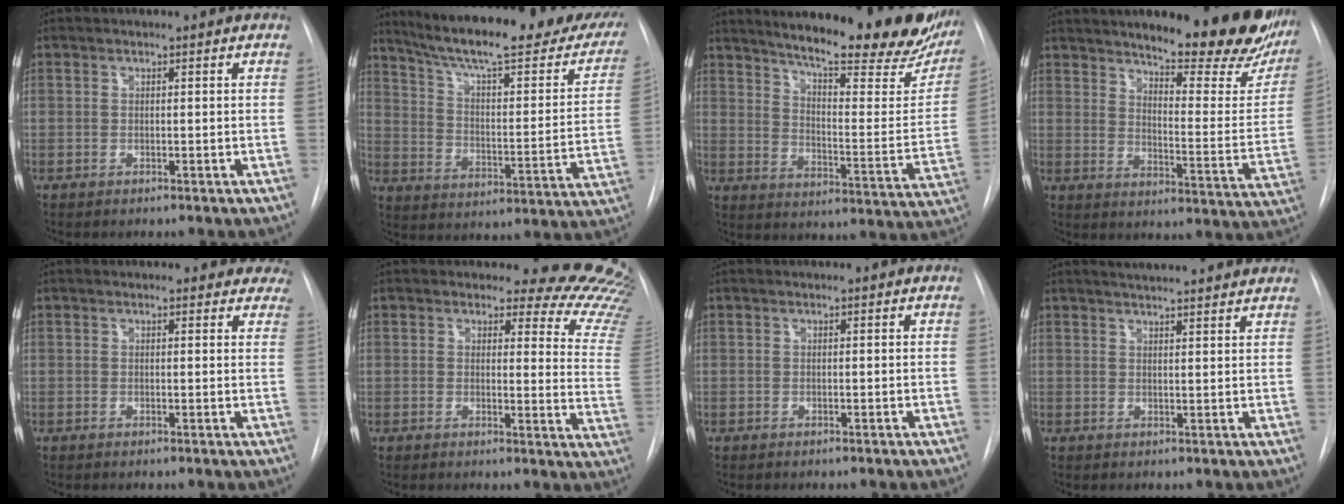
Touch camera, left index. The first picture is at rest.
{"total": 30.0, "force": [24.4, 5.7, 16.5], "torque": [-0.246, -0.047, 0.315]}
{"total": 27.1, "force": [21.6, 5.0, 15.6], "torque": [-0.220, -0.059, 0.272]}
{"total": 23.1, "force": [18.3, 4.6, 13.2], "torque": [-0.180, -0.058, 0.228]}
{"total": 6.7, "force": [6.0, 2.8, 1.2], "torque": [0.020, -0.008, 0.039]}
{"total": 15.5, "force": [14.8, 3.8, 2.5], "torque": [0.017, -0.140, 0.115]}
{"total": 0.0}
{"total": 10.7, "force": [9.7, 0.8, 4.4], "torque": [-0.062, 0.013, 0.115]}